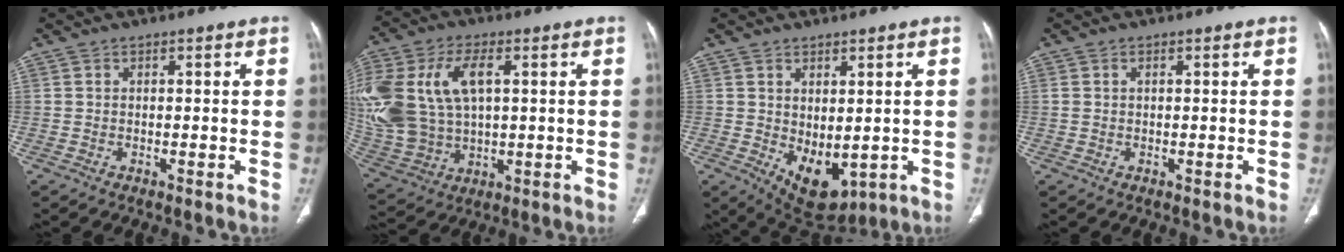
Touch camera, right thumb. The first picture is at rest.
{"total": 23.8, "force": [5.1, 14.9, 17.9], "torque": [-0.431, 0.016, 0.110]}
{"total": 8.6, "force": [-0.8, 5.0, 7.0], "torque": [-0.090, -0.011, 0.016]}
{"total": 0.9, "force": [0.3, 0.5, 0.6], "torque": [-0.020, 0.011, 0.011]}